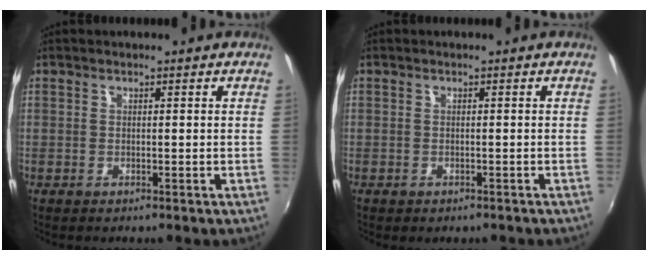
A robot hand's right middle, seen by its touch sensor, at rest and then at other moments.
{"total": 1.3, "force": [-1.0, 0.7, 0.4], "torque": [-0.011, -0.005, -0.012]}